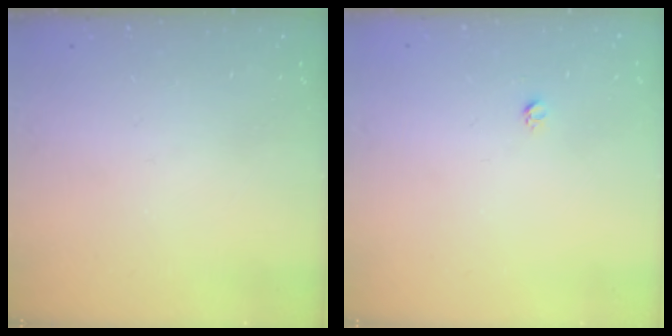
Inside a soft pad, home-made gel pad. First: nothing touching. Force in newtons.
{"total": 2.7, "press": 2.7, "slide": 0.3}